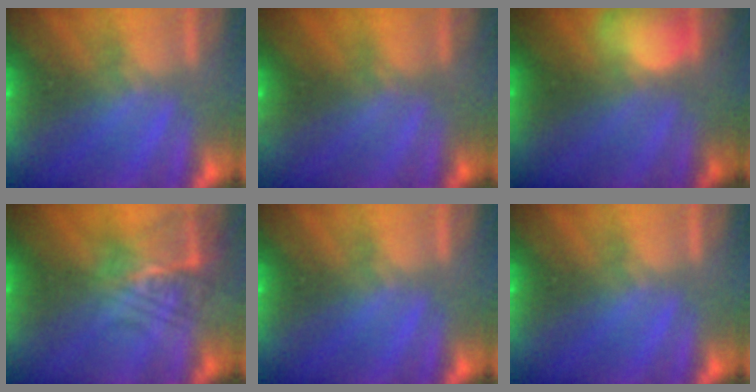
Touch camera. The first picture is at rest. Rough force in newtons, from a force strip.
{"total": 2.4}
{"total": 2.6}
{"total": 2.4}
{"total": 0.0}
{"total": 0.0}